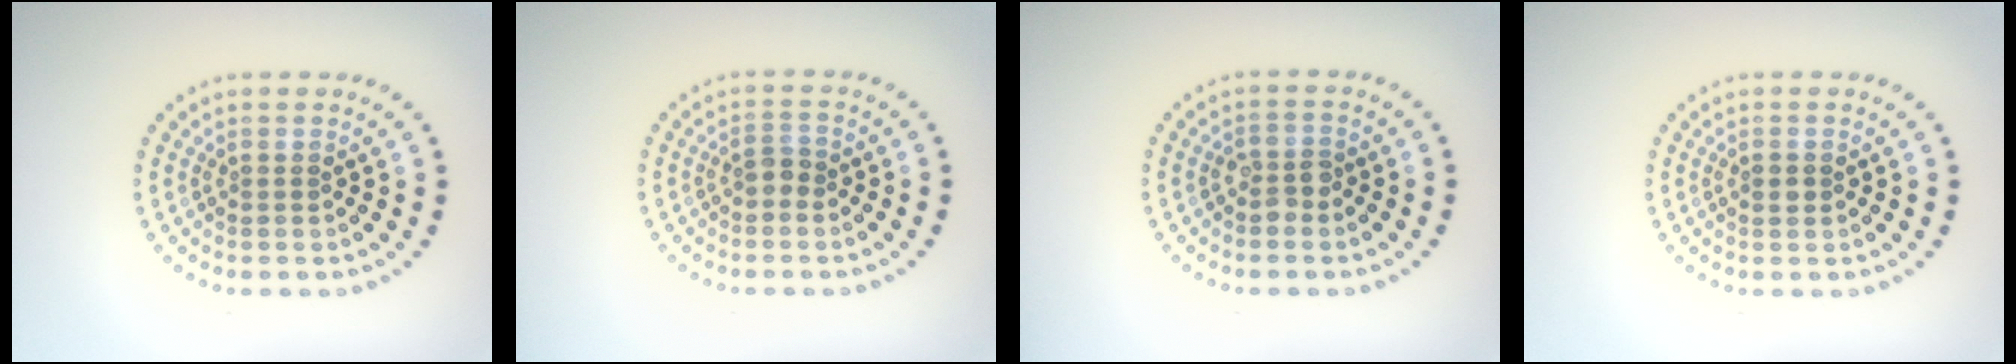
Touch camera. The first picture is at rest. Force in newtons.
{"total": 1.3, "press": 1.2, "slide": 0.4}
{"total": 1.8, "press": 1.7, "slide": 0.6}
{"total": 1.2, "press": 1.2, "slide": 0.0}